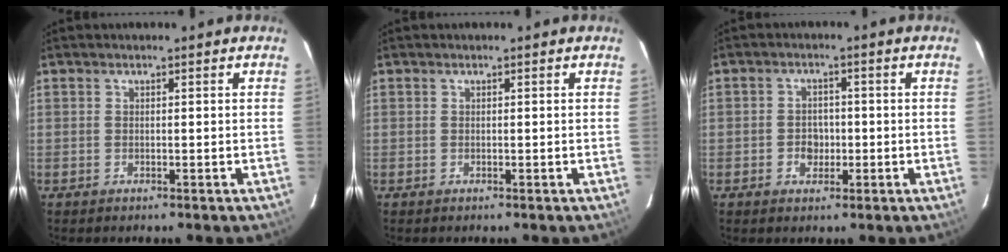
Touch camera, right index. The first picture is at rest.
{"total": 0.0}
{"total": 3.5, "force": [-0.9, 3.0, 1.5], "torque": [-0.030, 0.008, -0.009]}